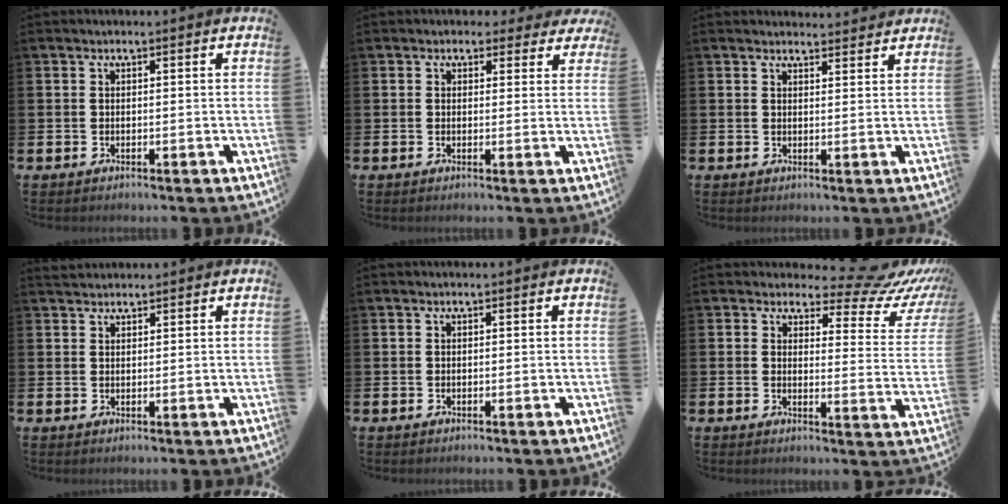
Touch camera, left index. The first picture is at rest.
{"total": 2.0, "force": [1.6, 1.3, 0.3], "torque": [0.005, -0.004, 0.023]}
{"total": 2.3, "force": [2.3, 0.3, -0.2], "torque": [0.009, -0.016, 0.039]}
{"total": 1.7, "force": [1.6, 0.6, 0.2], "torque": [0.001, 0.000, 0.030]}
{"total": 0.0}
{"total": 6.4, "force": [5.0, 2.8, 2.6], "torque": [-0.027, -0.048, 0.075]}